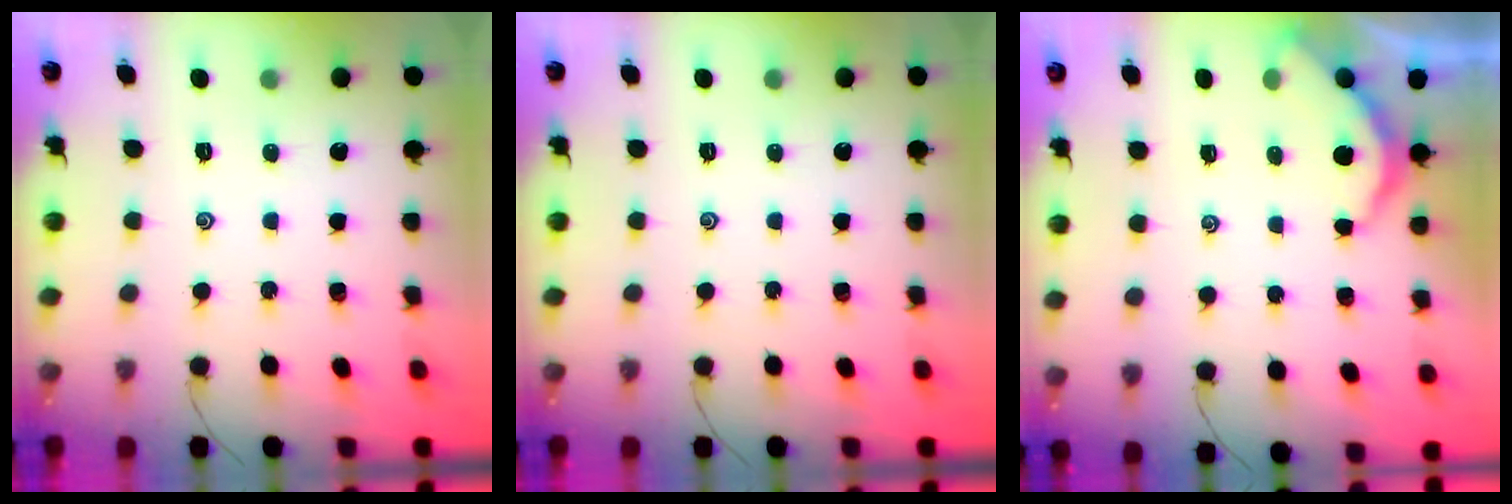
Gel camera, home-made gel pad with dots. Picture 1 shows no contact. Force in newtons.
{"total": 0.0}
{"total": 3.2, "press": 3.2, "slide": 0.3}